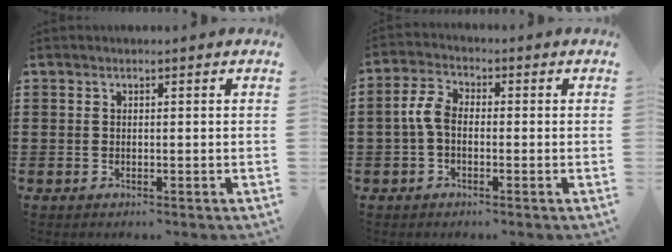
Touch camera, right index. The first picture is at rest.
{"total": 4.3, "force": [-0.9, 2.6, 3.4], "torque": [-0.094, -0.004, -0.025]}